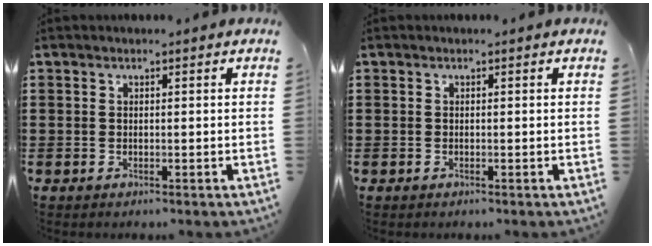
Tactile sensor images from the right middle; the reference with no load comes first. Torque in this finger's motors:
{"motor_torque": [-2.14, 0.00, 0.01, -0.01]}